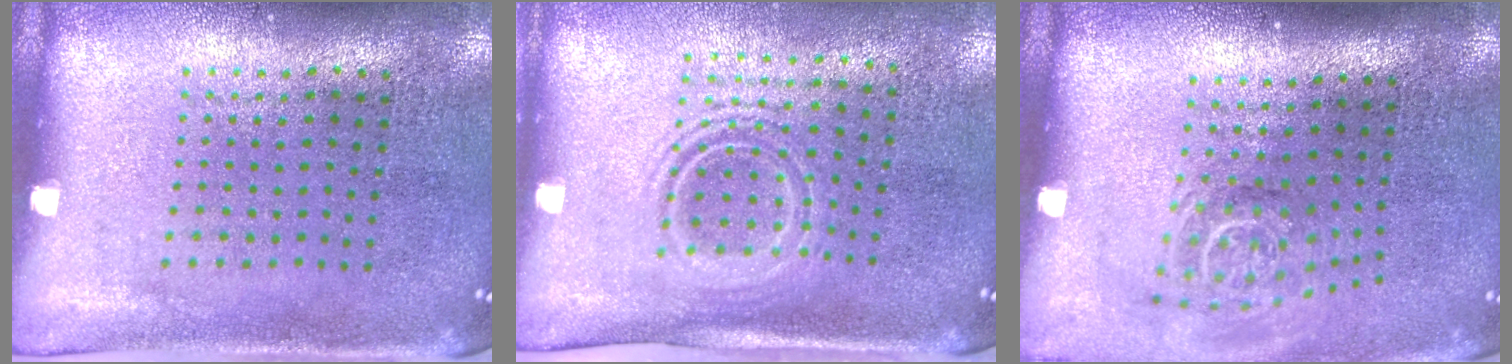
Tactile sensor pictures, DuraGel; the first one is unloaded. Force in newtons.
{"total": 1.6, "press": 1.2, "slide": 1.1}
{"total": 1.7, "press": 1.2, "slide": 1.2}